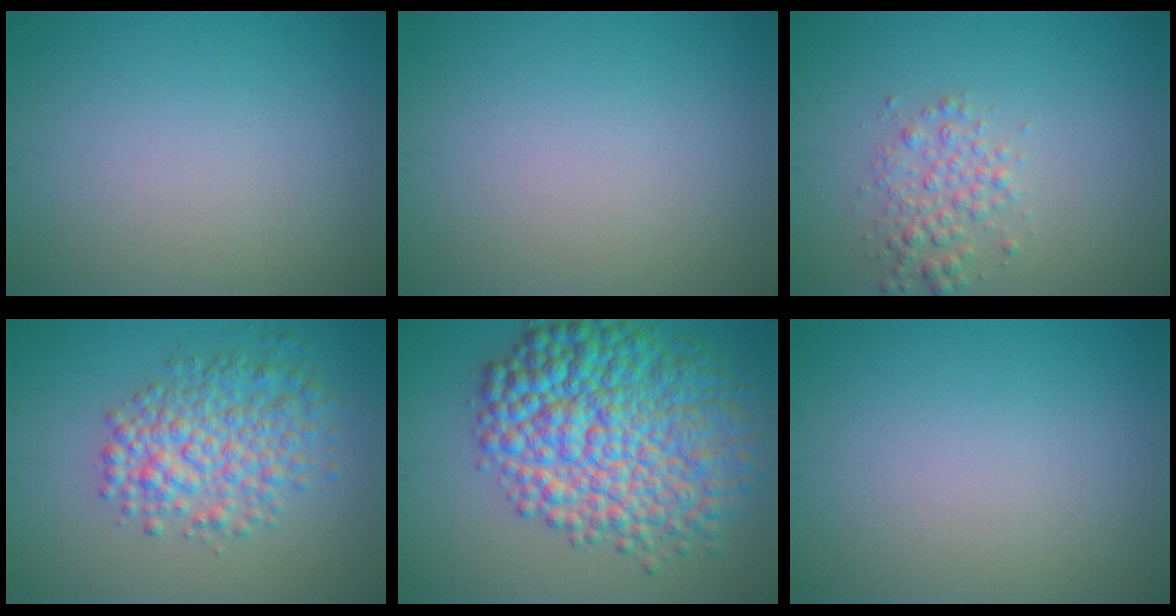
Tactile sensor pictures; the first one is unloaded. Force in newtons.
{"total": 0.0}
{"total": 2.4, "press": 2.4, "slide": 0.0}
{"total": 5.4, "press": 5.4, "slide": 0.1}
{"total": 12.1, "press": 12.1, "slide": 0.1}
{"total": 0.0}